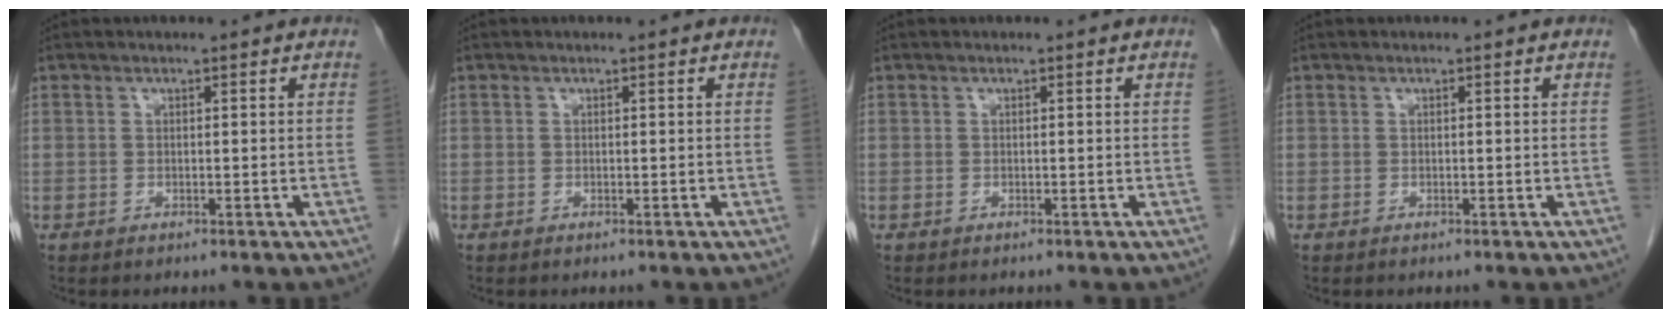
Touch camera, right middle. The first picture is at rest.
{"total": 0.0}
{"total": 0.0}
{"total": 0.0}